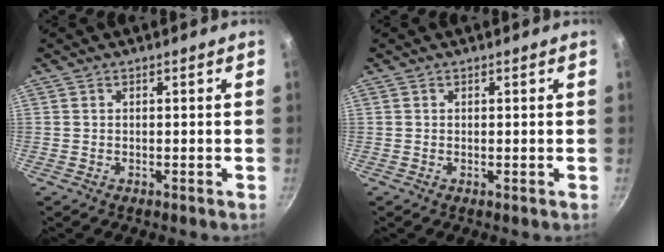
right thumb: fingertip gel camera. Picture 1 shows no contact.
{"total": 0.0}